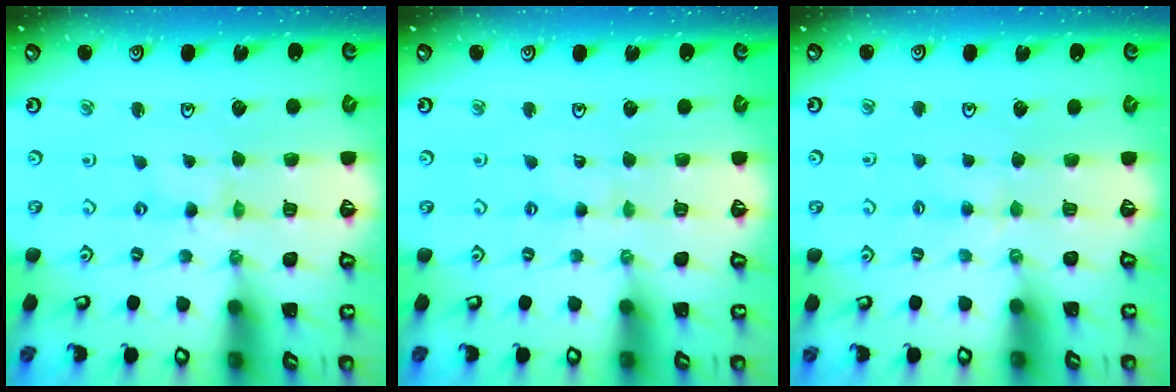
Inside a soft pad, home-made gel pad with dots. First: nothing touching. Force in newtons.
{"total": 1.7, "press": 1.6, "slide": 0.4}
{"total": 2.3, "press": 2.3, "slide": 0.4}